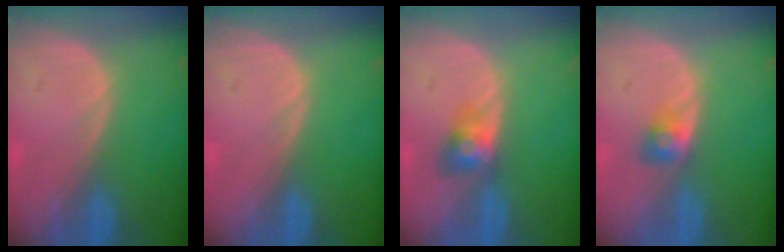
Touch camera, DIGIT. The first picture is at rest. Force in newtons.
{"total": 0.0}
{"total": 3.5, "press": 3.5, "slide": 0.3}
{"total": 2.8, "press": 2.6, "slide": 1.2}